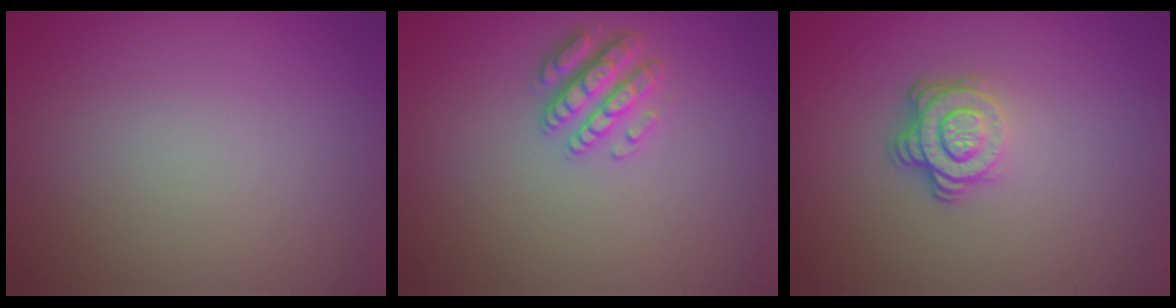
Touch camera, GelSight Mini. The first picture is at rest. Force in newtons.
{"total": 2.9, "press": 2.8, "slide": 1.1}
{"total": 3.9, "press": 2.7, "slide": 2.8}